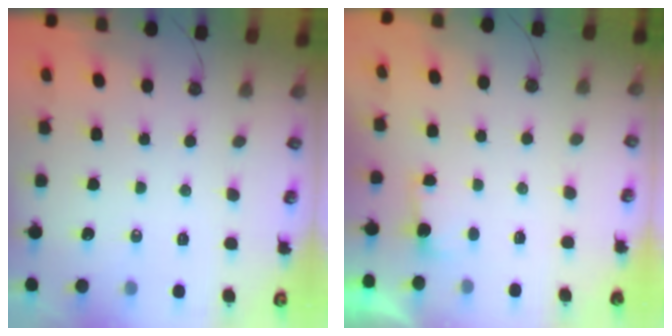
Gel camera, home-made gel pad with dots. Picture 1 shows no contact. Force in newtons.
{"total": 0.8, "press": 0.4, "slide": 0.7}